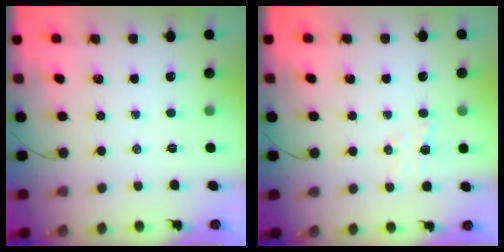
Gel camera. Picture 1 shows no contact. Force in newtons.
{"total": 4.8, "press": 4.6, "slide": 1.3}